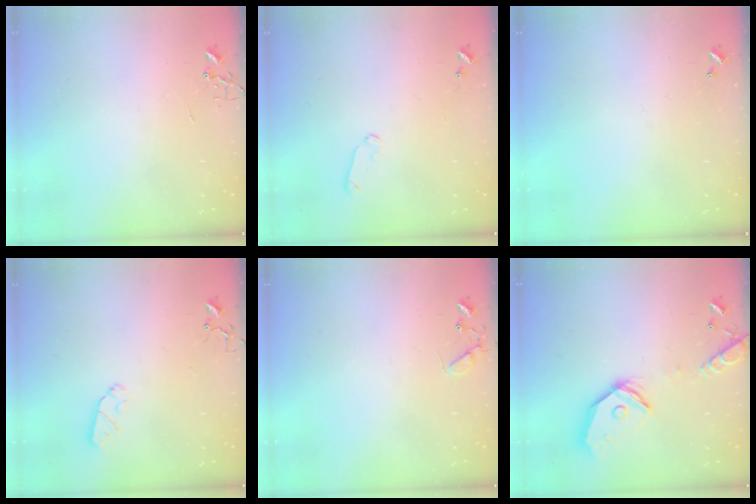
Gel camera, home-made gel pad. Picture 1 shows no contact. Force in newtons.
{"total": 5.2, "press": 5.1, "slide": 1.0}
{"total": 0.0}
{"total": 5.5, "press": 5.5, "slide": 0.4}
{"total": 6.1, "press": 6.1, "slide": 0.5}
{"total": 17.6, "press": 17.4, "slide": 2.7}